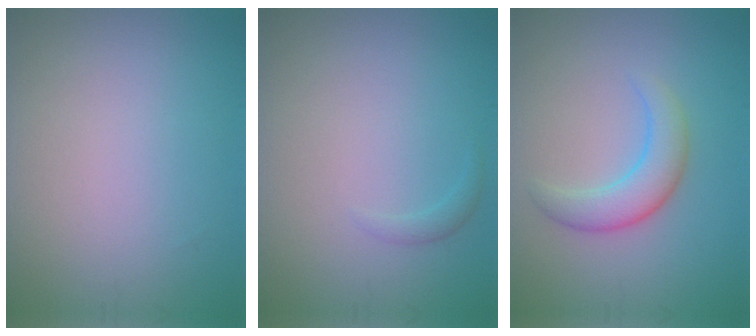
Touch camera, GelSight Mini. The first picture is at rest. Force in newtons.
{"total": 0.7, "press": 0.7, "slide": 0.1}
{"total": 3.3, "press": 3.3, "slide": 0.1}